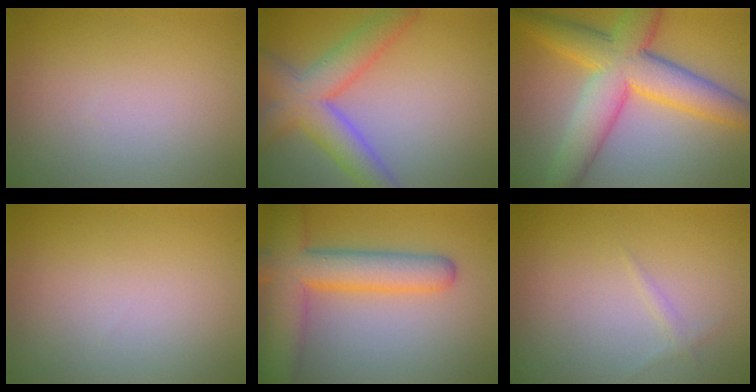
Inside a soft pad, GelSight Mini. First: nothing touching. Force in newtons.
{"total": 6.2, "press": 6.2, "slide": 0.4}
{"total": 9.2, "press": 9.2, "slide": 0.2}
{"total": 0.0}
{"total": 6.5, "press": 6.5, "slide": 0.3}
{"total": 0.6, "press": 0.6, "slide": 0.1}